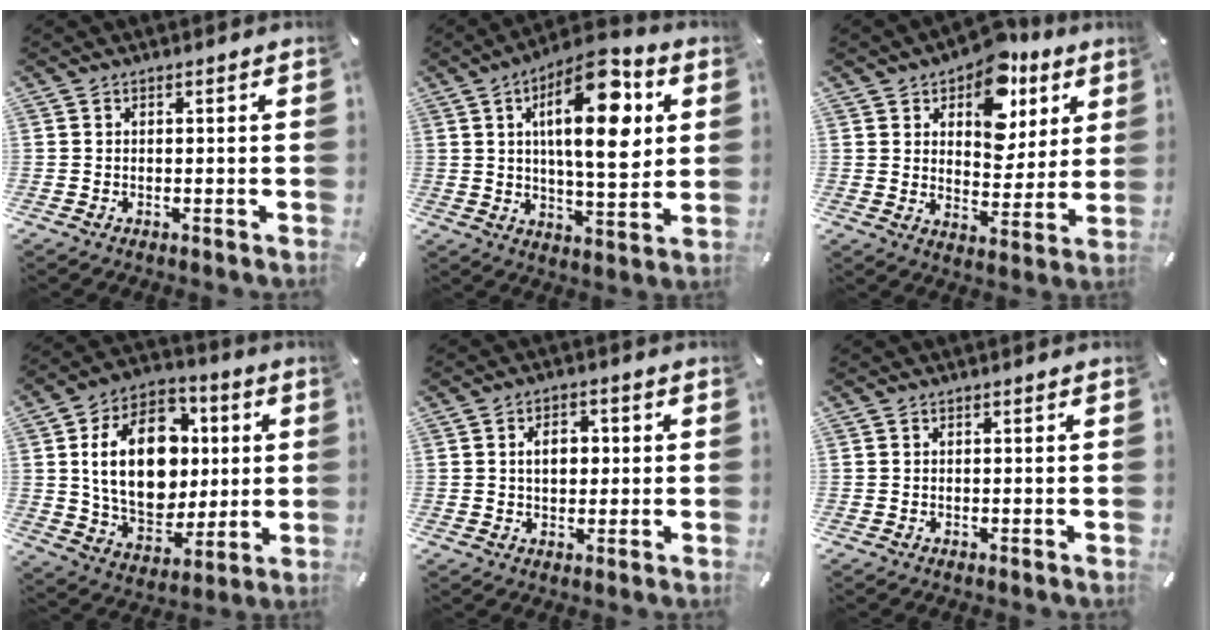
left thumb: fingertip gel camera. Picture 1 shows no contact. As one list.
[{"total": 19.7, "force": [6.7, 8.3, 16.5], "torque": [-0.261, -0.022, 0.100]}, {"total": 13.0, "force": [7.7, 8.3, 6.4], "torque": [-0.081, -0.057, 0.133]}, {"total": 21.3, "force": [2.7, 15.6, 14.3], "torque": [-0.252, 0.001, 0.052]}, {"total": 6.0, "force": [0.6, 4.3, 4.1], "torque": [-0.056, -0.002, 0.002]}, {"total": 0.0}]